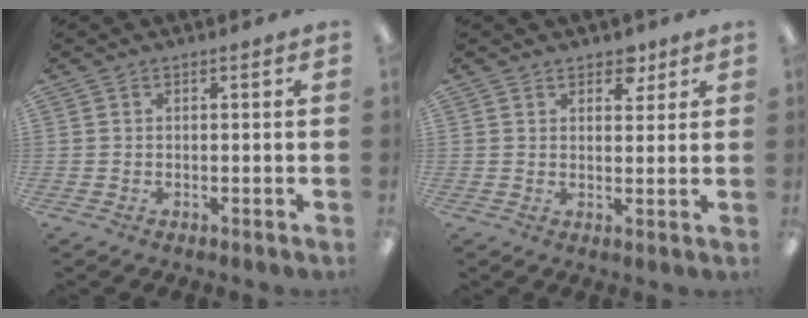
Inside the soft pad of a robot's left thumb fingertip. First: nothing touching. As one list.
[{"total": 4.5, "force": [3.4, 2.6, 1.5], "torque": [-0.004, -0.015, 0.056]}]